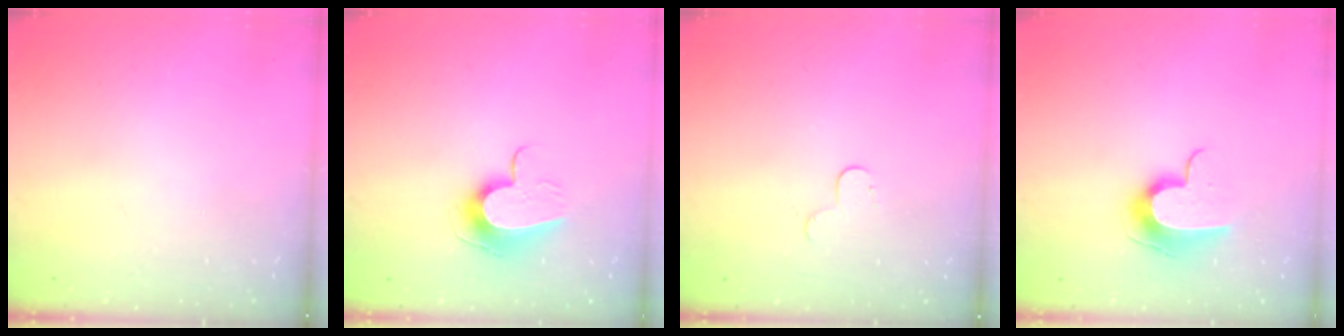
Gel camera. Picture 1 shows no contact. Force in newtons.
{"total": 11.2, "press": 11.1, "slide": 0.5}
{"total": 4.8, "press": 4.8, "slide": 0.5}
{"total": 9.5, "press": 9.5, "slide": 0.4}